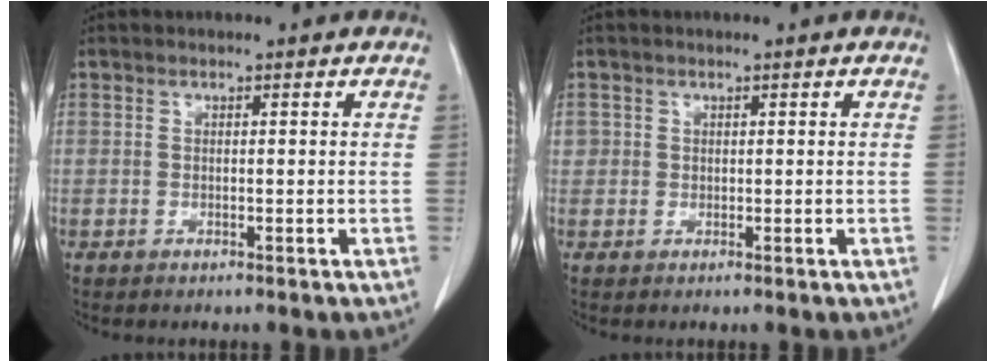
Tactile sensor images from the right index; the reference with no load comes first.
{"total": 1.2, "force": [0.1, 1.2, 0.1], "torque": [0.010, 0.004, 0.000]}